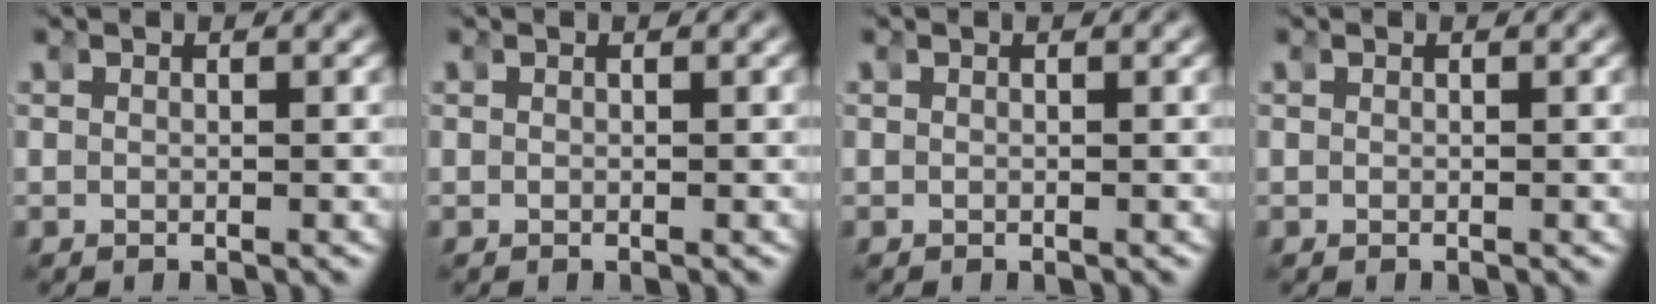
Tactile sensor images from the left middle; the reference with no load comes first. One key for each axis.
{"total": 0.0}
{"total": 0.0}
{"total": 0.0}